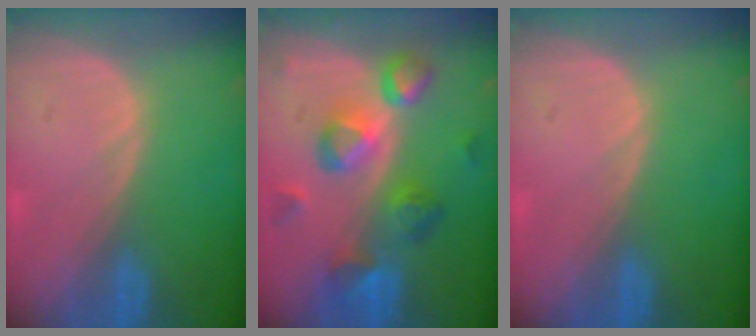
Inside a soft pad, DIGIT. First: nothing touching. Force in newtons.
{"total": 8.9, "press": 8.5, "slide": 2.7}
{"total": 0.0}